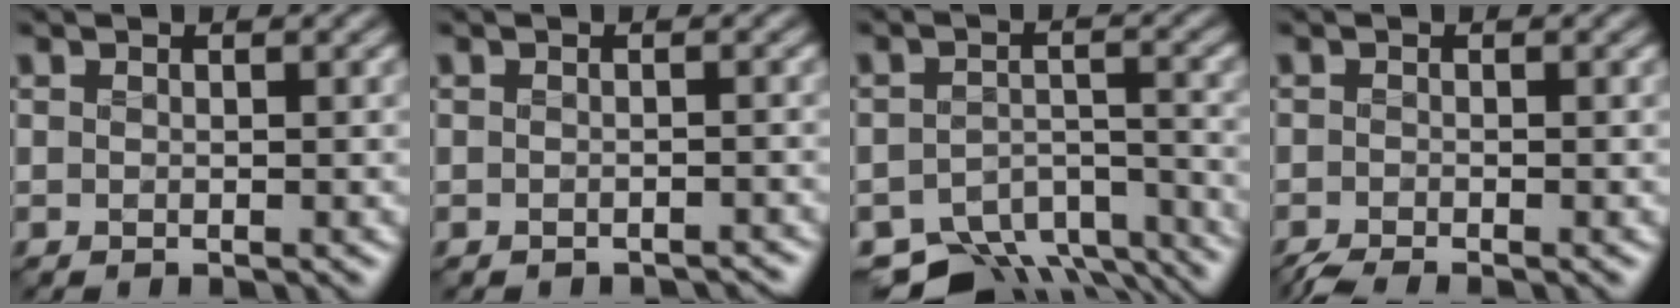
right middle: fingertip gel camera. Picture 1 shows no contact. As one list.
[{"total": 0.9, "force": [-0.9, 0.2, 0.1], "torque": [-0.002, -0.006, -0.014]}, {"total": 9.2, "force": [-8.0, 3.5, 2.9], "torque": [-0.043, -0.020, -0.106]}, {"total": 1.9, "force": [-1.6, 0.2, 1.0], "torque": [-0.014, -0.010, -0.033]}]